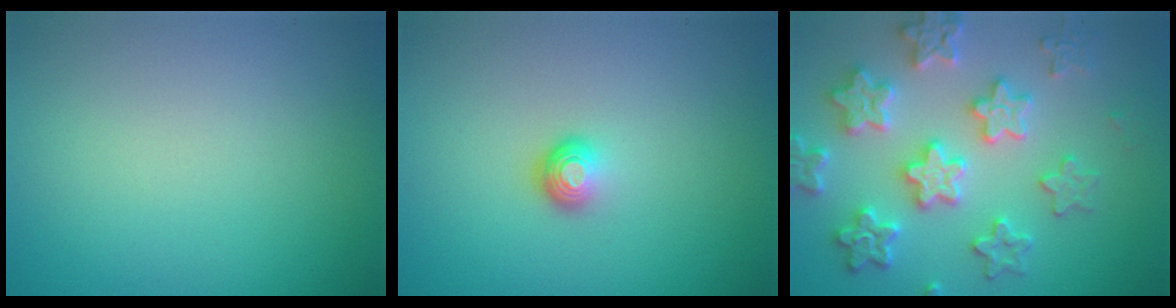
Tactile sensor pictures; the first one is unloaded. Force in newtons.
{"total": 1.7, "press": 1.1, "slide": 1.3}
{"total": 6.1, "press": 5.9, "slide": 1.3}